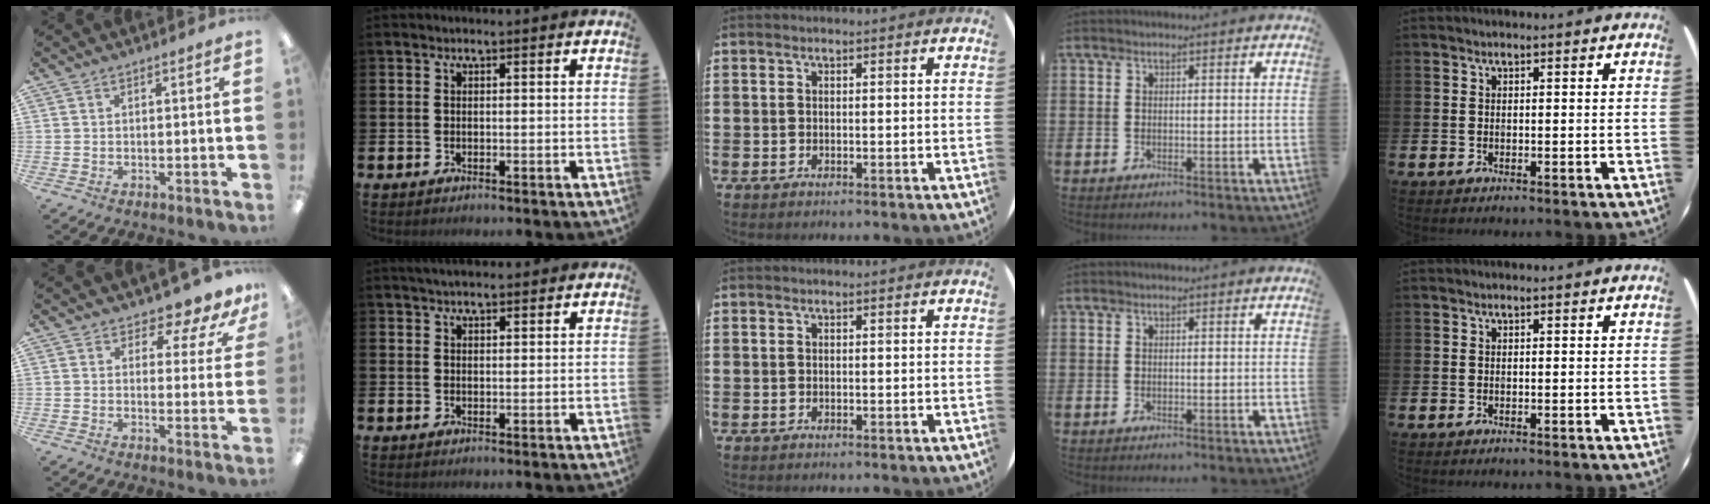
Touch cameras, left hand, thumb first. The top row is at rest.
{"thumb": {"total": 6.7, "force": [5.7, 2.3, 2.6], "torque": [-0.033, -0.044, 0.099]}, "index": {"total": 2.6, "force": [2.4, 0.6, 0.8], "torque": [-0.020, -0.001, 0.044]}}